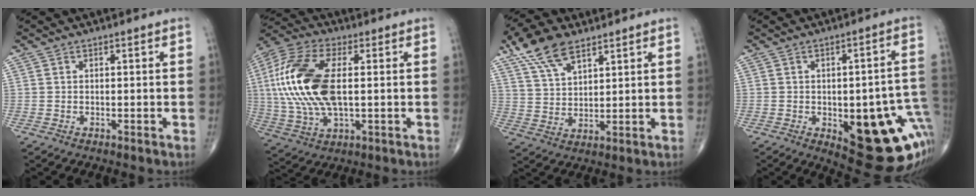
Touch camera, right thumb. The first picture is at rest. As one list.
[{"total": 20.1, "force": [1.7, 9.6, 17.6], "torque": [-0.392, 0.006, 0.029]}, {"total": 10.5, "force": [6.8, 4.7, 6.3], "torque": [-0.109, -0.015, 0.133]}, {"total": 21.4, "force": [-5.0, 8.1, 19.2], "torque": [-0.193, 0.017, -0.034]}]